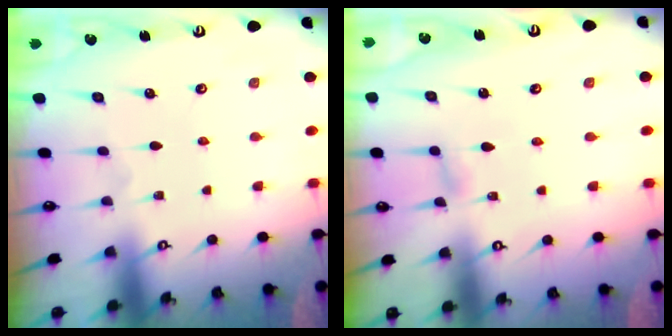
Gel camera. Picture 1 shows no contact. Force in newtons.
{"total": 3.2, "press": 3.1, "slide": 0.4}